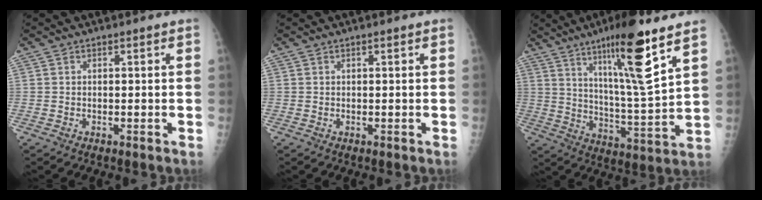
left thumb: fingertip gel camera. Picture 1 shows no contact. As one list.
[{"total": 0.0}, {"total": 16.9, "force": [9.7, 1.6, 13.8], "torque": [-0.222, -0.063, 0.167]}]